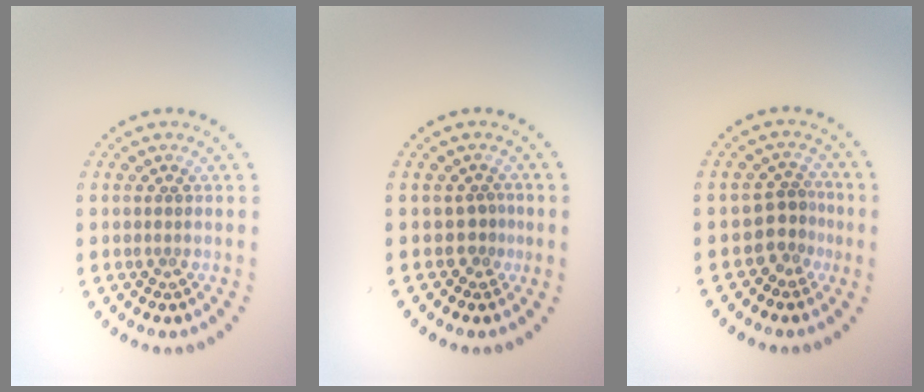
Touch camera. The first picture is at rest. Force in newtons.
{"total": 1.4, "press": 0.9, "slide": 1.1}
{"total": 2.4, "press": 1.8, "slide": 1.6}